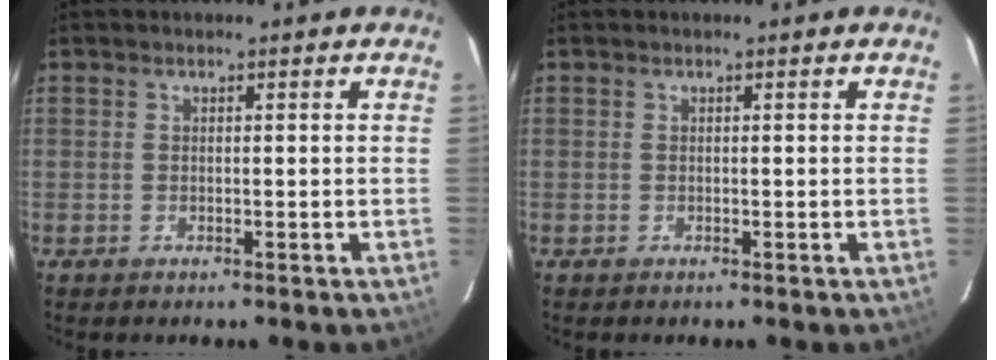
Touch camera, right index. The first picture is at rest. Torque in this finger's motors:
{"motor_torque": [0.00, 0.00, 0.04, 0.00]}